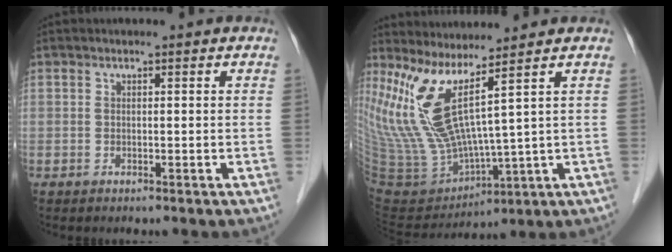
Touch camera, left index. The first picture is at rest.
{"total": 12.2, "force": [6.7, 0.8, 10.1], "torque": [-0.237, -0.025, 0.148]}